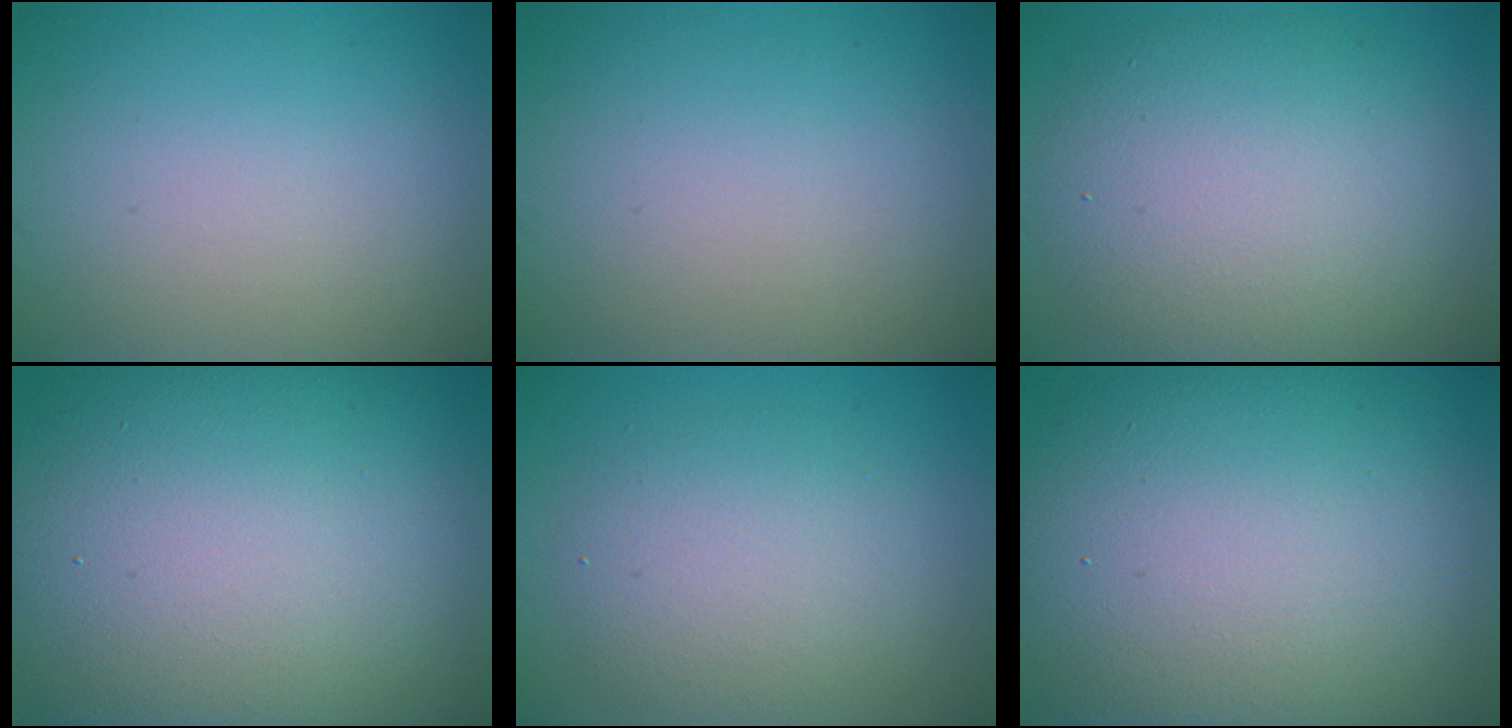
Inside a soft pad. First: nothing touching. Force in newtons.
{"total": 0.0}
{"total": 9.3, "press": 9.3, "slide": 0.5}
{"total": 17.6, "press": 17.5, "slide": 1.0}
{"total": 4.4, "press": 4.3, "slide": 0.6}
{"total": 15.7, "press": 15.7, "slide": 0.8}